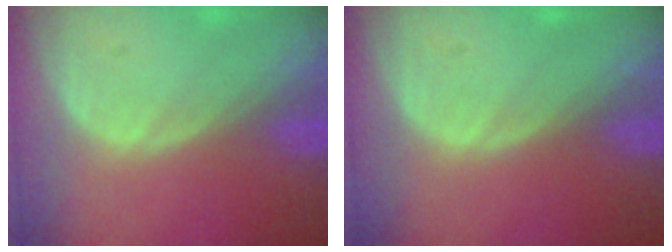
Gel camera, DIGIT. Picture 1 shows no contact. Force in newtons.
{"total": 0.0}